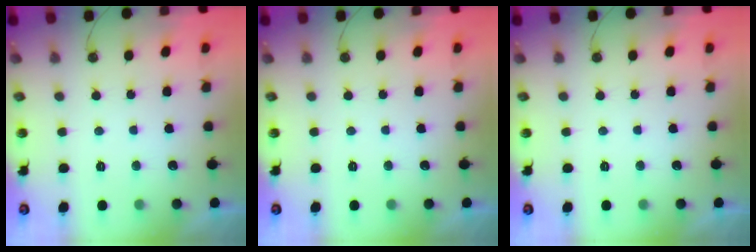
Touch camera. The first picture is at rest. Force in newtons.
{"total": 0.0}
{"total": 0.0}